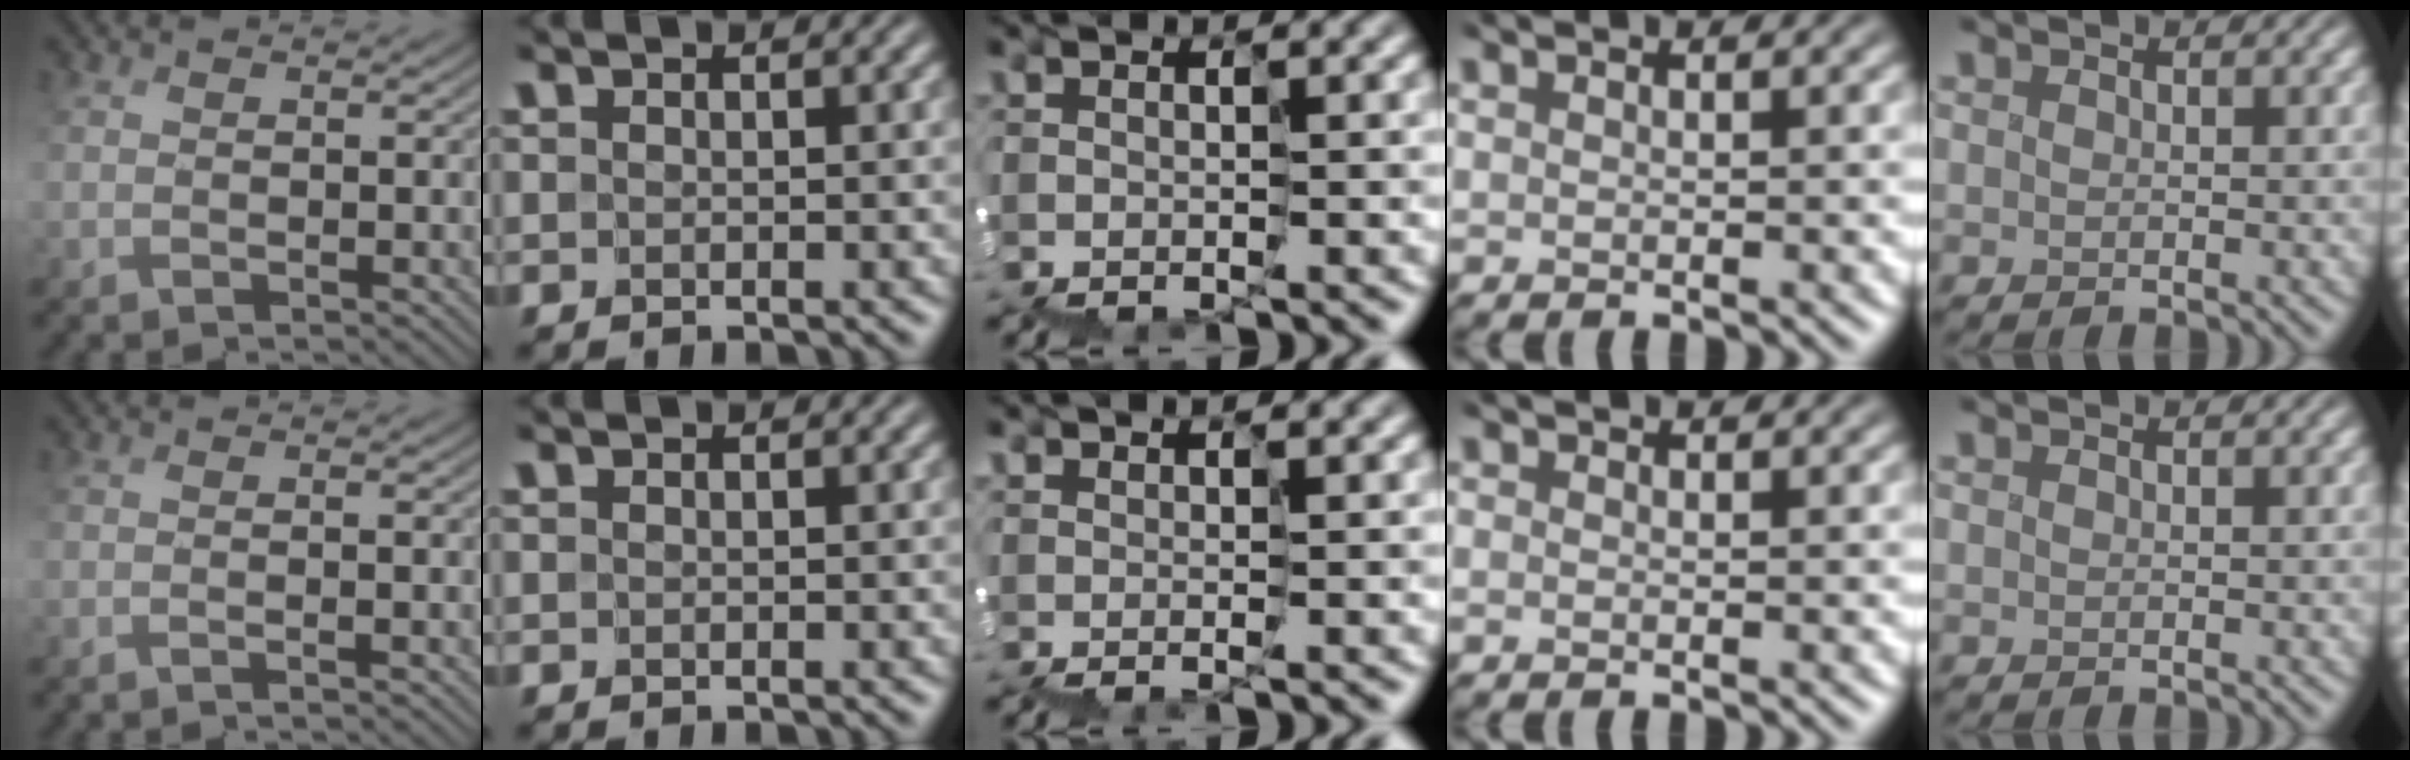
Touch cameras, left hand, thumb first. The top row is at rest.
{"thumb": {"total": 2.6, "force": [-0.9, 0.8, 2.3], "torque": [-0.026, -0.004, -0.020]}, "middle": {"total": 1.0, "force": [0.8, -0.6, 0.3], "torque": [-0.006, 0.000, 0.014]}, "ring": {"total": 0.7, "force": [-0.3, -0.3, -0.5], "torque": [0.001, -0.002, 0.002]}}